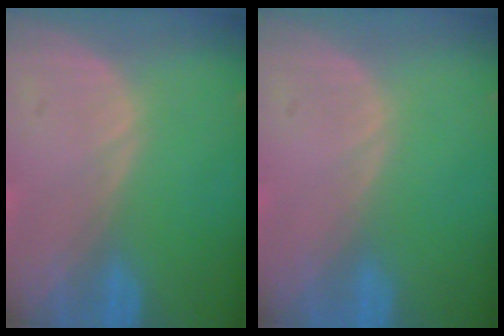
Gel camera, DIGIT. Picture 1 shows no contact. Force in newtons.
{"total": 0.0}